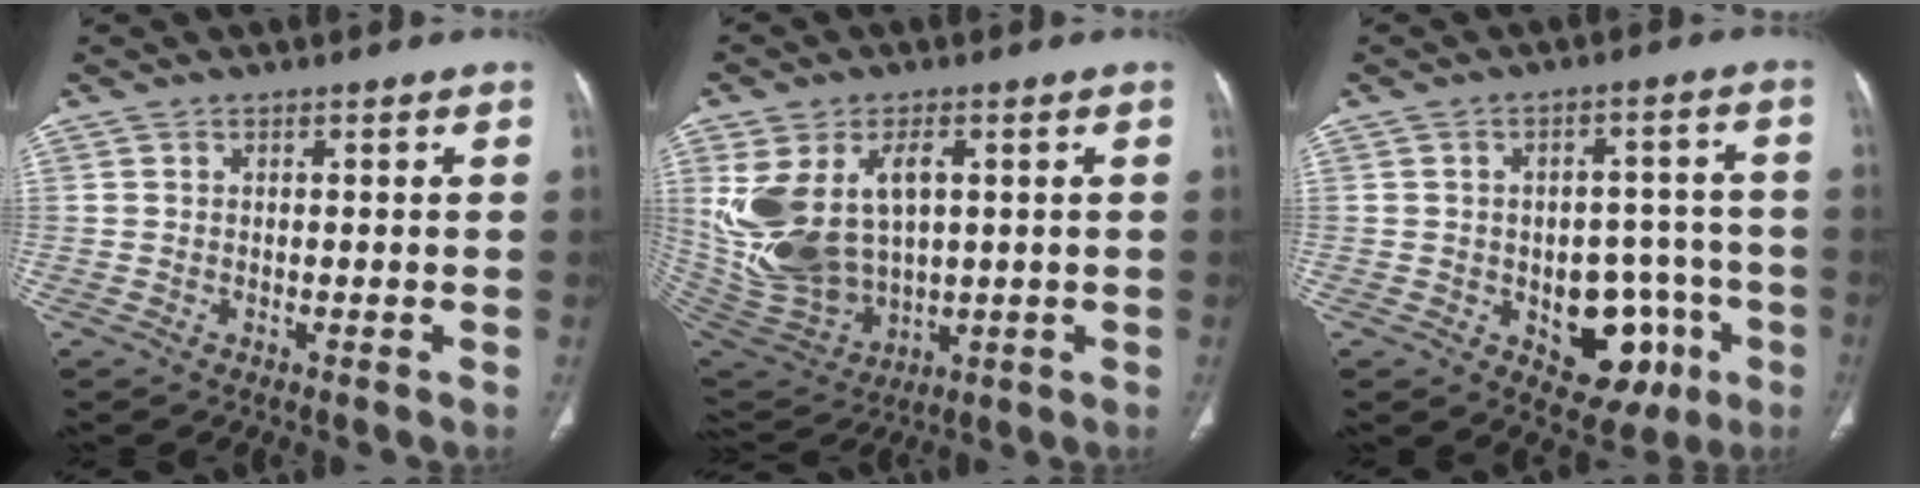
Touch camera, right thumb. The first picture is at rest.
{"total": 18.7, "force": [3.3, 11.8, 14.2], "torque": [-0.291, -0.014, 0.091]}
{"total": 13.0, "force": [-4.4, 8.4, 8.9], "torque": [-0.069, 0.034, -0.045]}